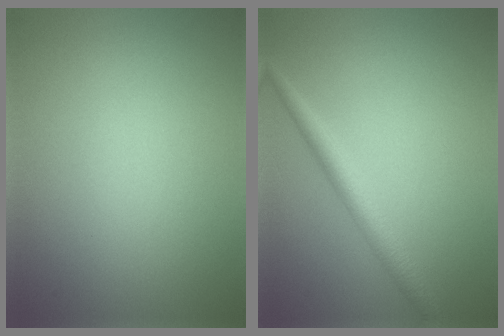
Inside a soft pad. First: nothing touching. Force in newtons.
{"total": 2.7, "press": 2.7, "slide": 0.1}